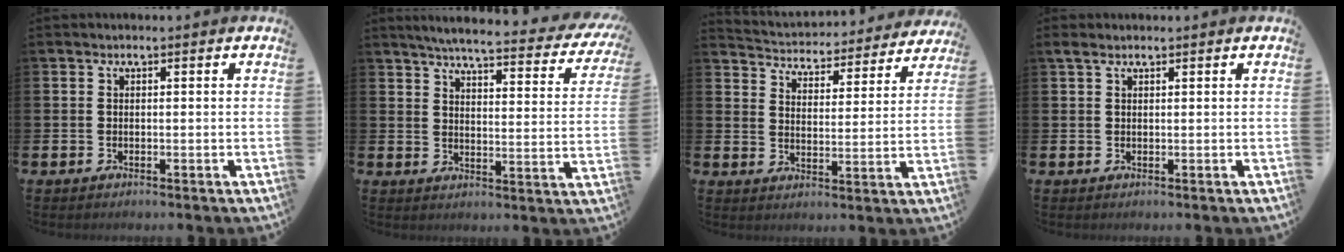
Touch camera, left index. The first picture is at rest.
{"total": 5.2, "force": [4.7, 0.5, 2.2], "torque": [-0.052, -0.040, 0.072]}
{"total": 4.1, "force": [3.9, 1.0, 0.2], "torque": [-0.026, -0.042, 0.060]}
{"total": 1.9, "force": [1.3, 0.6, 1.2], "torque": [-0.024, 0.005, 0.022]}